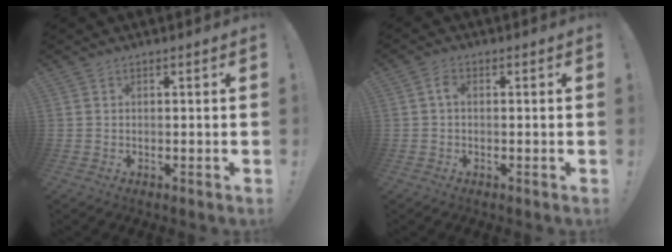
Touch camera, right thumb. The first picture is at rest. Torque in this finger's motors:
{"motor_torque": [-0.17, -0.18, -0.31, 0.22, 0.00]}